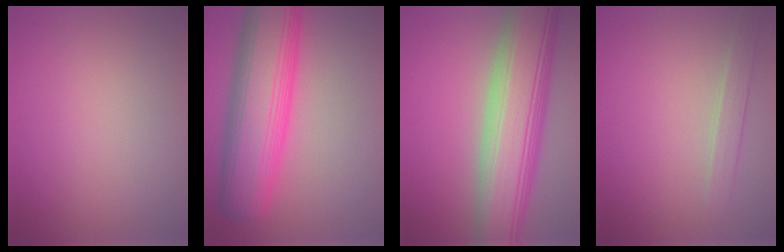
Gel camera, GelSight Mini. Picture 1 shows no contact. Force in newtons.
{"total": 11.4, "press": 11.4, "slide": 0.4}
{"total": 11.7, "press": 11.7, "slide": 0.5}
{"total": 1.6, "press": 1.6, "slide": 0.2}